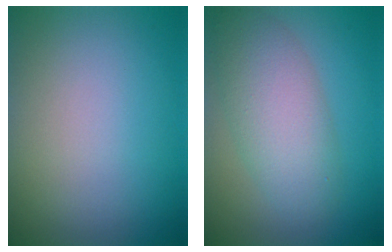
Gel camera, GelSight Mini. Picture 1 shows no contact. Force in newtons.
{"total": 5.6, "press": 5.6, "slide": 0.3}